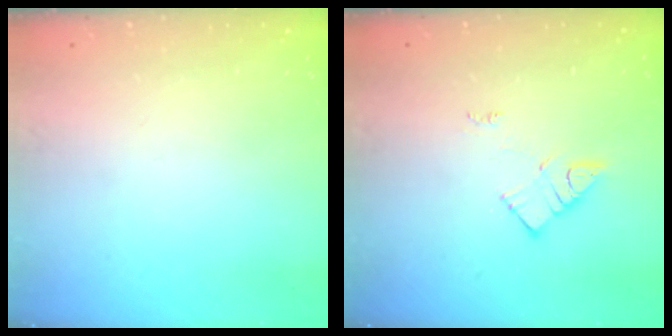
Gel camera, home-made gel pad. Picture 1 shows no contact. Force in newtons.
{"total": 8.2, "press": 8.2, "slide": 0.5}